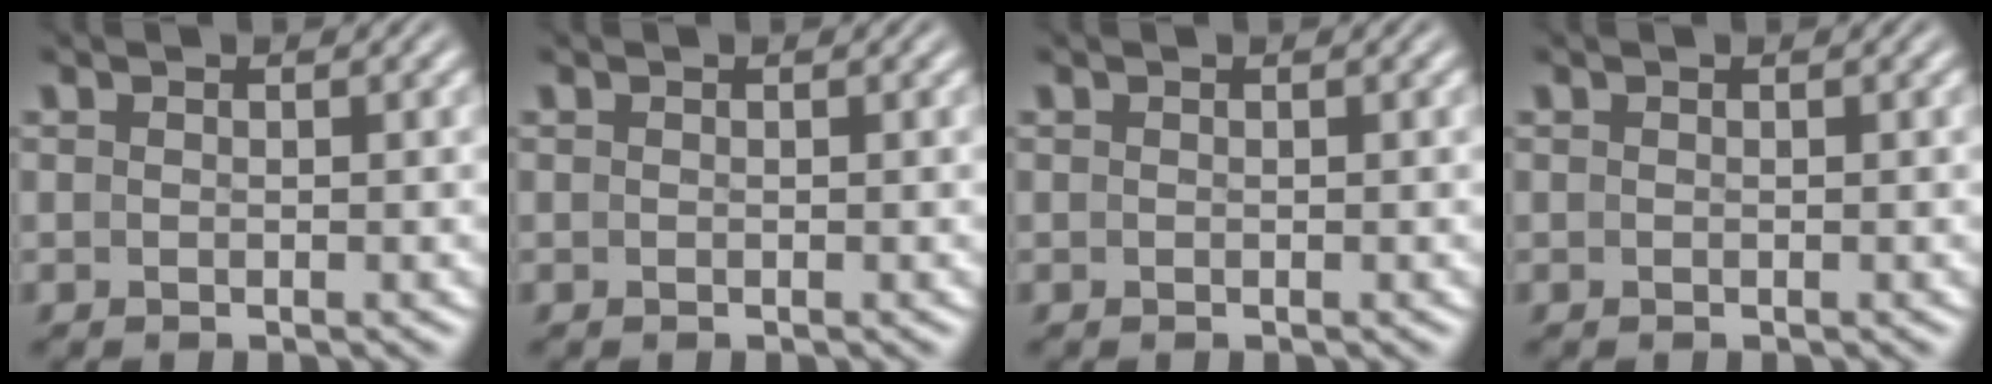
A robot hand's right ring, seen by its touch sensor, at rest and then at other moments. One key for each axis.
{"total": 0.0}
{"total": 0.0}
{"total": 0.0}